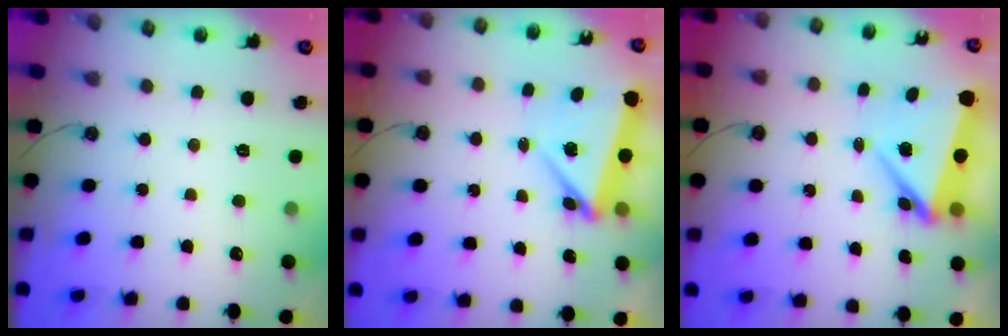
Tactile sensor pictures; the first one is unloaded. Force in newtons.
{"total": 5.7, "press": 5.6, "slide": 0.7}
{"total": 10.6, "press": 5.6, "slide": 9.0}